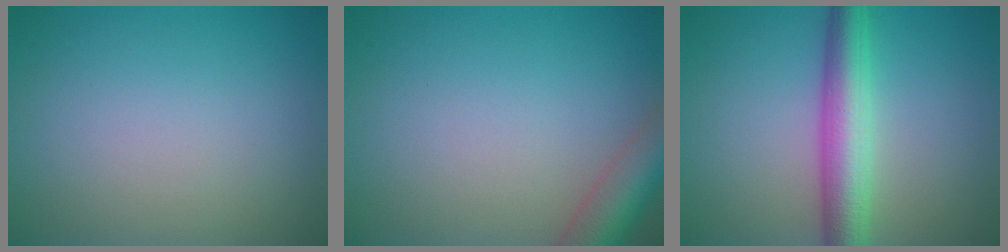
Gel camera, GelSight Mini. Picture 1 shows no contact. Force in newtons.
{"total": 4.9, "press": 4.8, "slide": 0.4}
{"total": 5.7, "press": 5.7, "slide": 0.1}